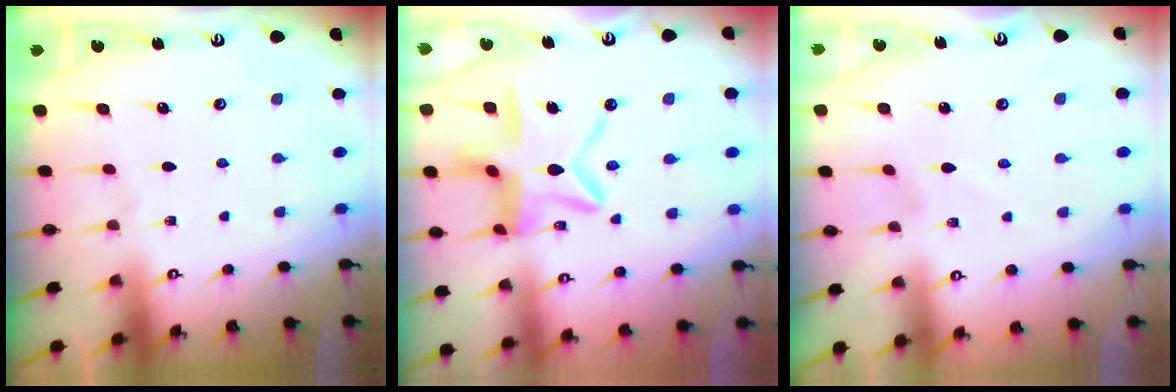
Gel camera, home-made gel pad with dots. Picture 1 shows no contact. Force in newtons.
{"total": 13.2, "press": 13.2, "slide": 1.1}
{"total": 1.3, "press": 1.3, "slide": 0.1}